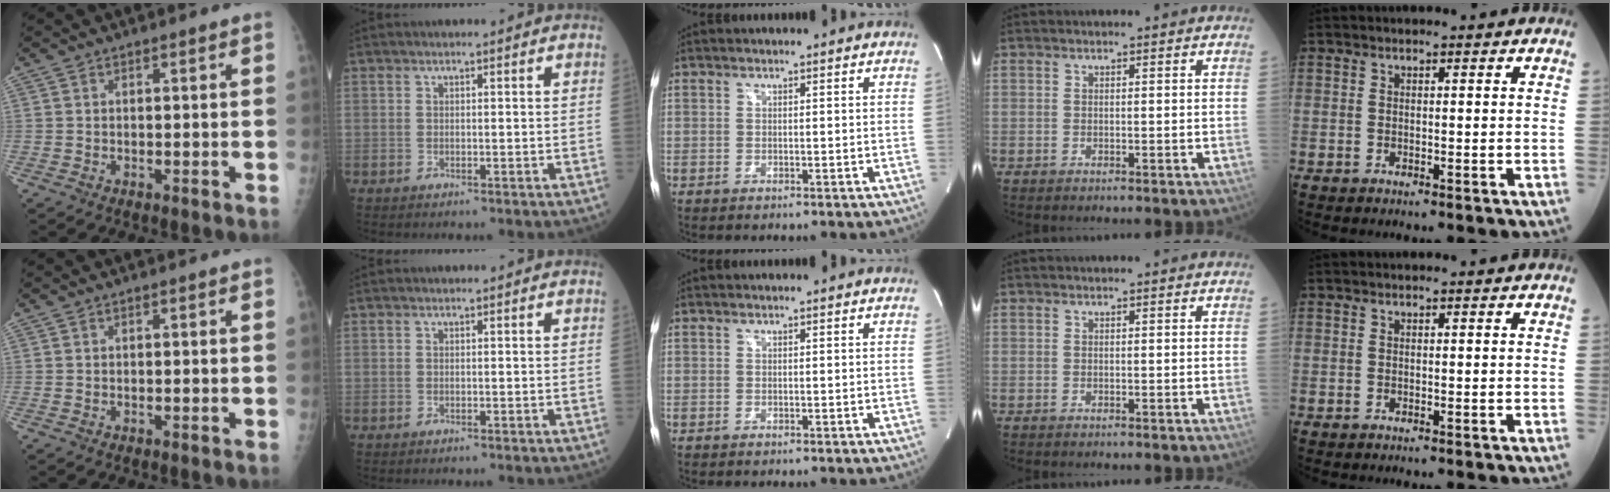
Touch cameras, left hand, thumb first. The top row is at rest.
{}